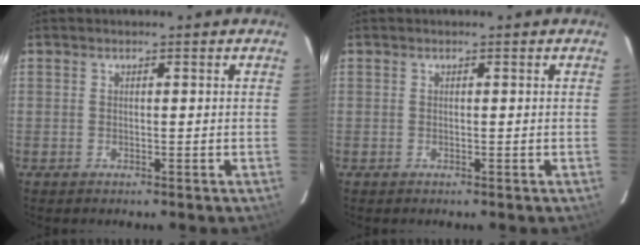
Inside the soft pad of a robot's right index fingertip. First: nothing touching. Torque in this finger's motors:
{"motor_torque": [0.00, 0.00, 0.00, -0.01]}